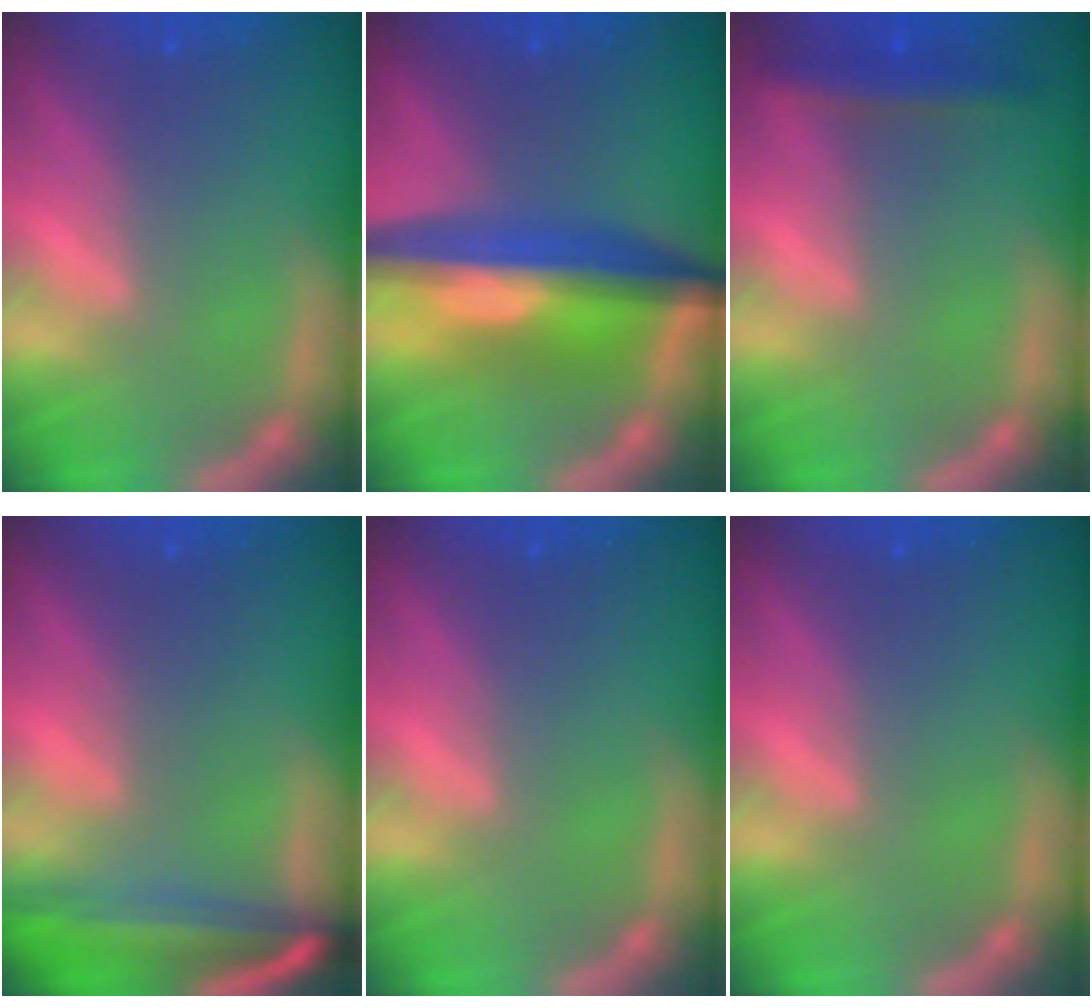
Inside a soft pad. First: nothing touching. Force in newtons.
{"total": 10.0}
{"total": 2.4}
{"total": 9.0}
{"total": 0.0}
{"total": 0.0}